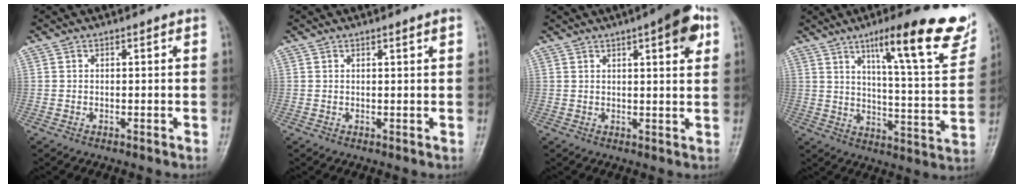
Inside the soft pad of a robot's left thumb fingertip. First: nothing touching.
{"total": 1.1, "force": [0.7, -0.1, 0.8], "torque": [-0.011, -0.004, 0.011]}
{"total": 8.6, "force": [4.1, 2.3, 7.3], "torque": [-0.081, -0.007, 0.048]}
{"total": 20.5, "force": [12.3, 3.7, 16.0], "torque": [-0.189, -0.050, 0.179]}